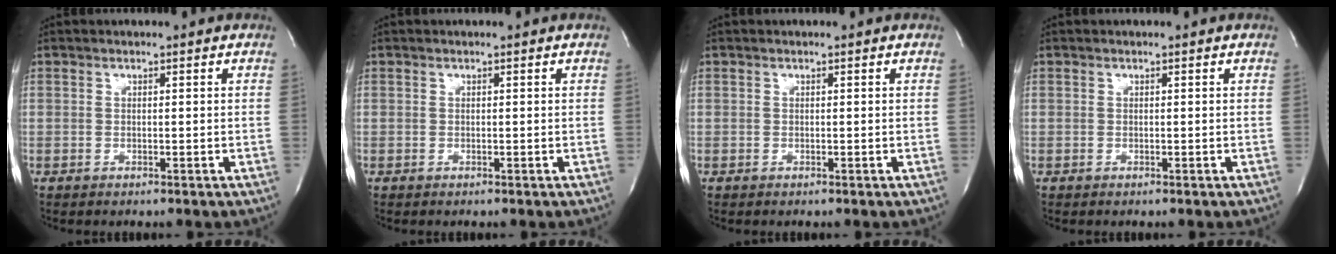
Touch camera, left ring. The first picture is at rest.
{"total": 0.0}
{"total": 0.0}
{"total": 0.0}